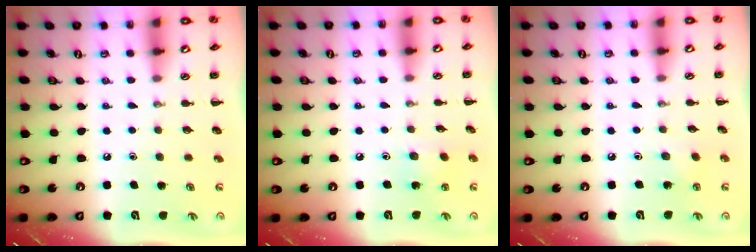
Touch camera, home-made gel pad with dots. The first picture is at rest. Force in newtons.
{"total": 4.4, "press": 4.2, "slide": 1.2}
{"total": 2.4, "press": 2.3, "slide": 0.6}